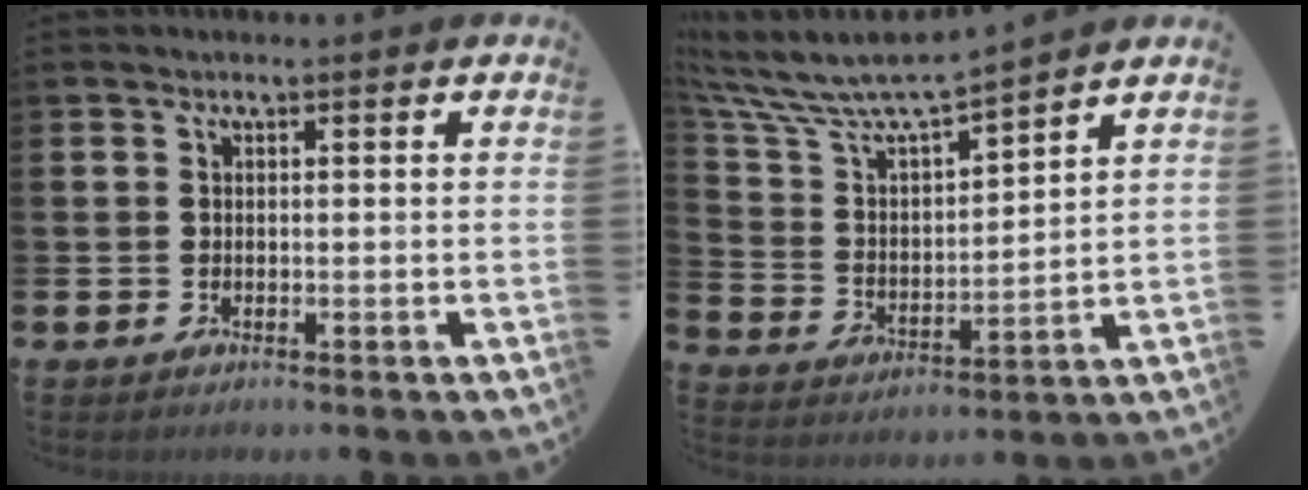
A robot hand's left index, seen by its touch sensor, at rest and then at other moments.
{"total": 7.4, "force": [7.1, 1.1, 2.0], "torque": [-0.083, -0.059, 0.117]}